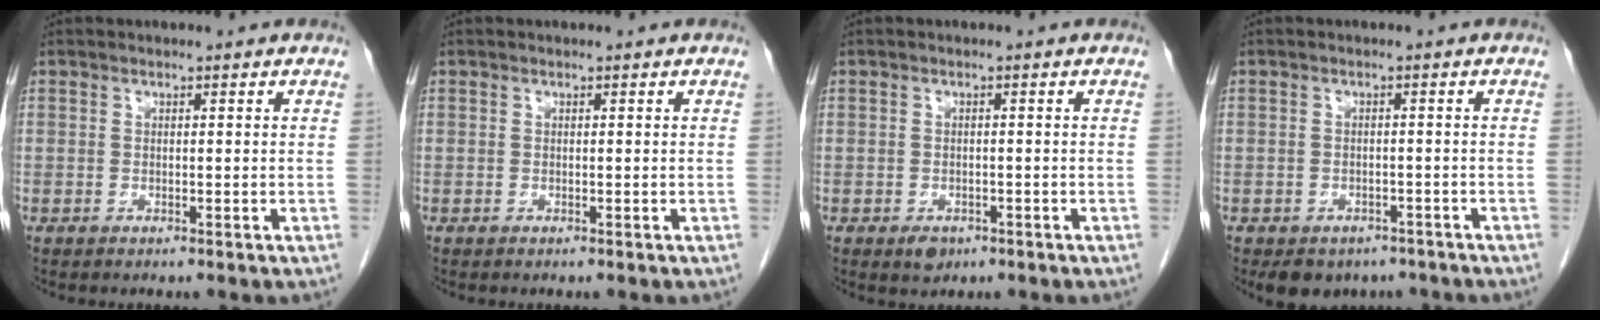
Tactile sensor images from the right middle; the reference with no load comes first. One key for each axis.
{"total": 0.0}
{"total": 2.1, "fx": -1.2, "fy": 1.4, "fz": 1.0, "tx": -0.015, "ty": 0.001, "tz": -0.010}
{"total": 6.5, "fx": -5.1, "fy": 3.8, "fz": 1.6, "tx": -0.013, "ty": 0.006, "tz": -0.063}